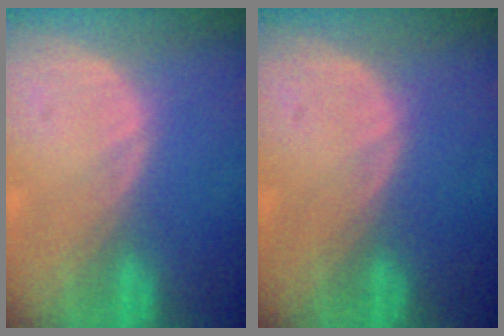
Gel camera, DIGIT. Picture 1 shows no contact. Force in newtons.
{"total": 0.0}